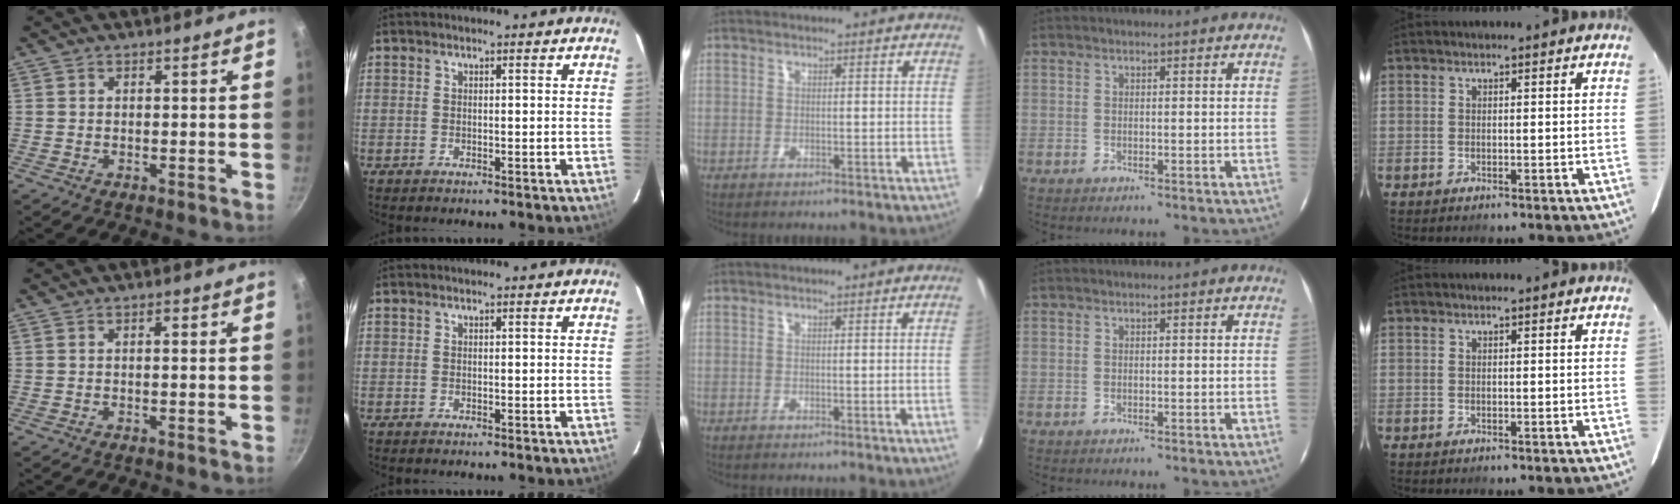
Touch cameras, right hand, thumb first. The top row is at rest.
{"thumb": {"total": 1.1, "force": [0.1, 0.5, 1.0], "torque": [-0.017, 0.004, 0.001]}, "middle": {"total": 1.5, "force": [0.1, -0.9, 1.2], "torque": [-0.008, -0.012, 0.003]}}